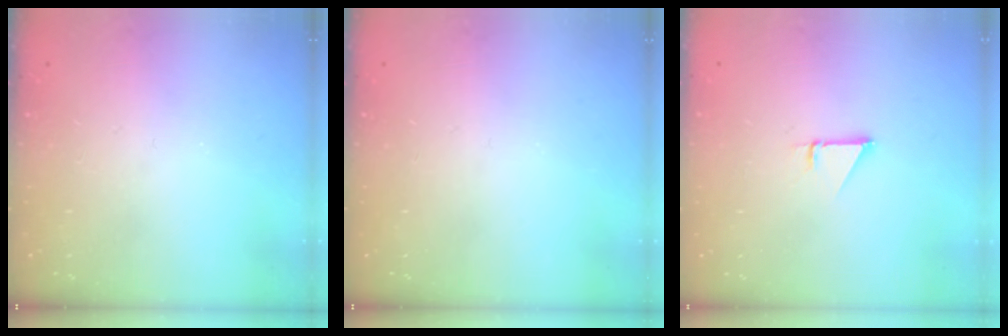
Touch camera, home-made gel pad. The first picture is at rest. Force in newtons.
{"total": 0.0}
{"total": 0.9, "press": 0.9, "slide": 0.1}